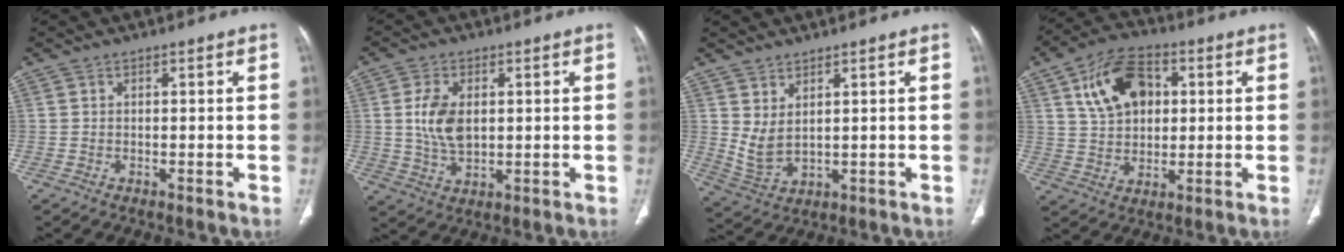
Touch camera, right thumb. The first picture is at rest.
{"total": 7.8, "force": [1.2, 4.7, 6.1], "torque": [-0.114, -0.007, 0.028]}
{"total": 5.3, "force": [2.2, 2.5, 4.2], "torque": [-0.082, -0.021, 0.060]}
{"total": 13.3, "force": [3.9, 8.9, 9.1], "torque": [-0.131, 0.006, 0.066]}